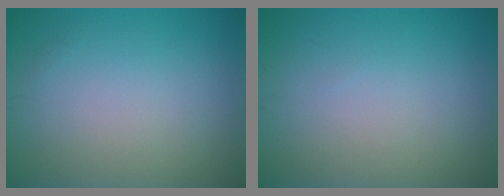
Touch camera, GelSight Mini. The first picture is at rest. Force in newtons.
{"total": 0.0}